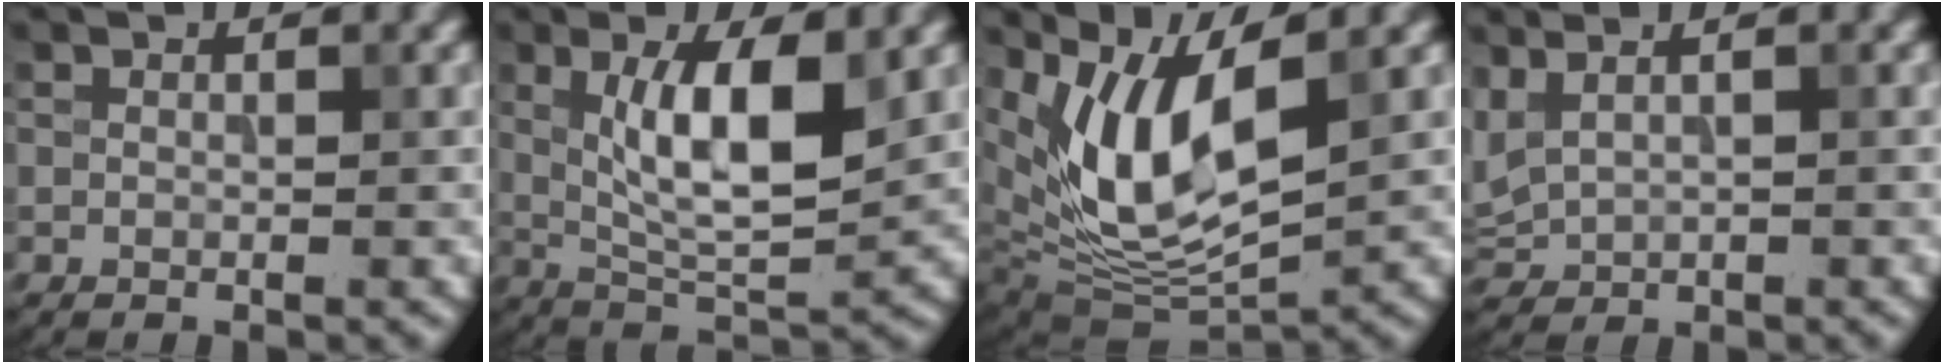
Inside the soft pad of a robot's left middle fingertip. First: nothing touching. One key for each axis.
{"total": 7.6, "fx": 1.7, "fy": 2.4, "fz": 7.0, "tx": -0.126, "ty": -0.006, "tz": 0.031}
{"total": 9.3, "fx": 3.2, "fy": 4.2, "fz": 7.7, "tx": -0.155, "ty": -0.013, "tz": 0.062}
{"total": 2.0, "fx": 1.0, "fy": 0.9, "fz": 1.4, "tx": -0.043, "ty": 0.006, "tz": 0.026}